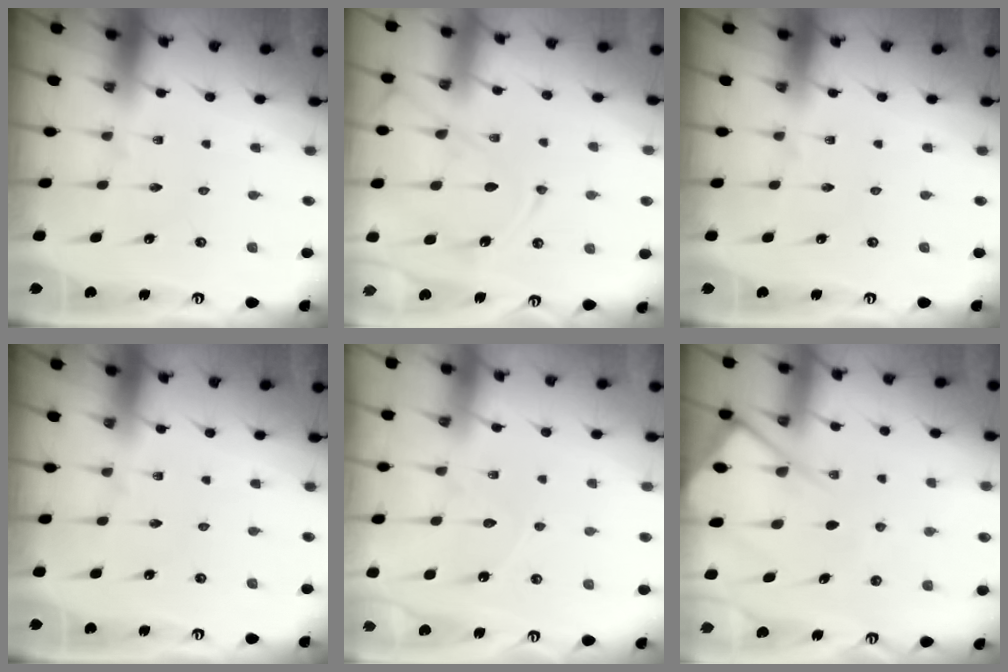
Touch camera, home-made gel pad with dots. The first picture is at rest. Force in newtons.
{"total": 11.6, "press": 11.5, "slide": 1.2}
{"total": 0.0}
{"total": 0.0}
{"total": 5.3, "press": 5.2, "slide": 0.6}
{"total": 10.9, "press": 10.8, "slide": 1.3}